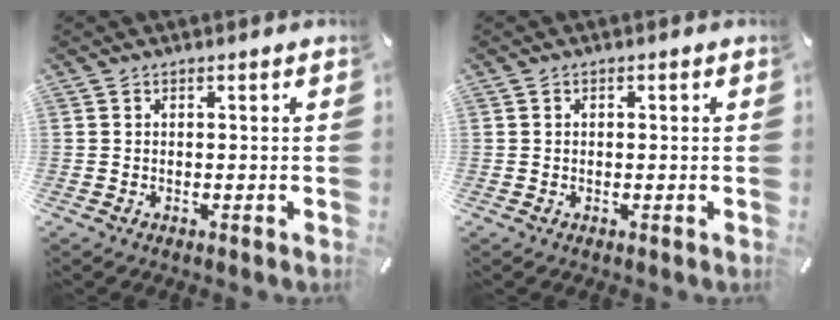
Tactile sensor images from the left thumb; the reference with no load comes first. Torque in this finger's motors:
{"motor_torque": [-0.28, -0.52, -0.10, 0.31, 0.00]}